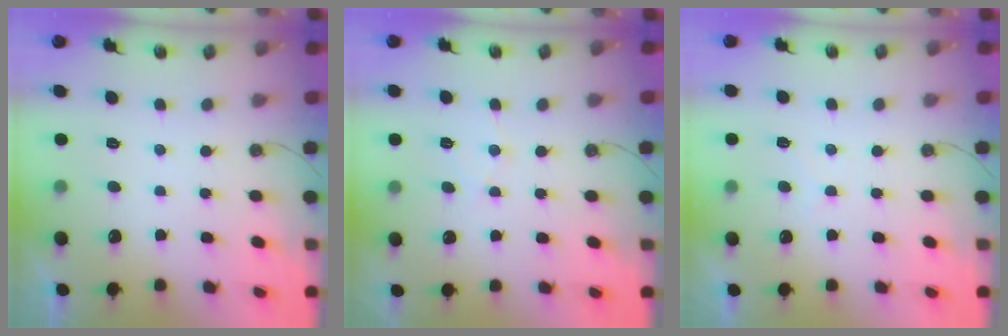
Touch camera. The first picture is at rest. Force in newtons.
{"total": 6.4, "press": 6.4, "slide": 0.4}
{"total": 4.7, "press": 4.7, "slide": 0.6}